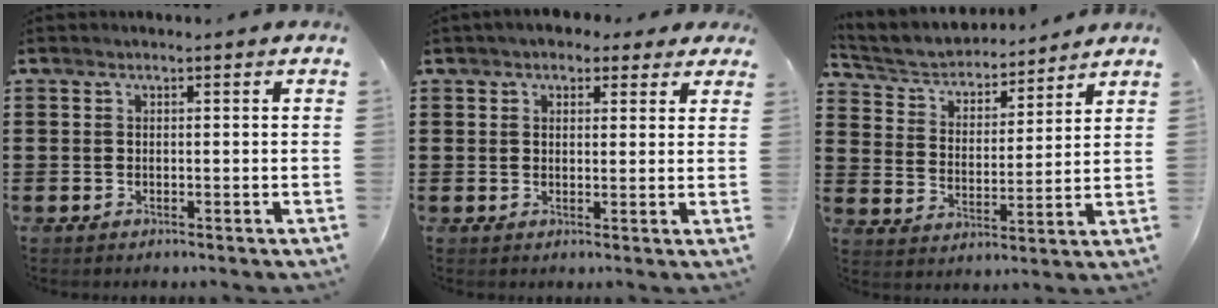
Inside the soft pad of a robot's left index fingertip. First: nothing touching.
{"total": 3.1, "force": [2.2, 1.8, 1.0], "torque": [-0.024, 0.006, 0.038]}
{"total": 4.4, "force": [4.2, 1.2, 0.7], "torque": [-0.041, -0.029, 0.066]}